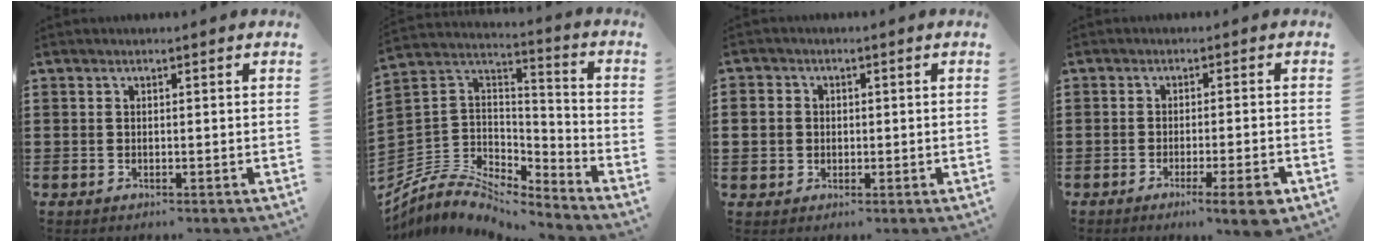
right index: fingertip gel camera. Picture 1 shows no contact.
{"total": 6.1, "force": [-5.0, 3.1, 1.6], "torque": [-0.058, -0.003, -0.104]}
{"total": 2.8, "force": [0.0, 2.8, 0.6], "torque": [-0.022, 0.010, -0.003]}
{"total": 4.5, "force": [-2.5, 0.3, 3.7], "torque": [-0.056, -0.009, -0.039]}